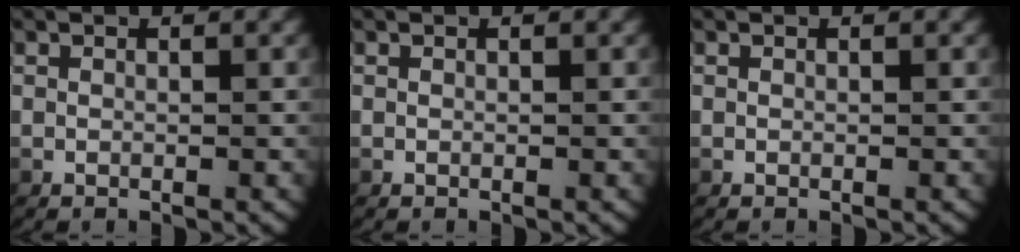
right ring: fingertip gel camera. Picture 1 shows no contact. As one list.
[{"total": 0.0}, {"total": 0.0}]